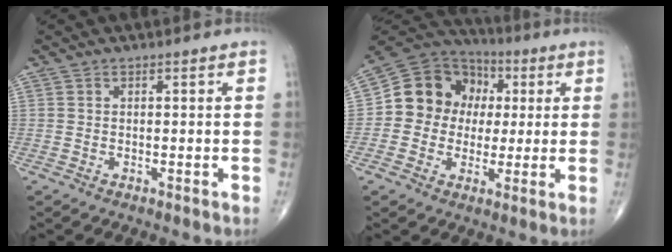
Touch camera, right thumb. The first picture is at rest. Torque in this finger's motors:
{"motor_torque": [0.46, 0.47, 0.09, -0.09, 0.12]}